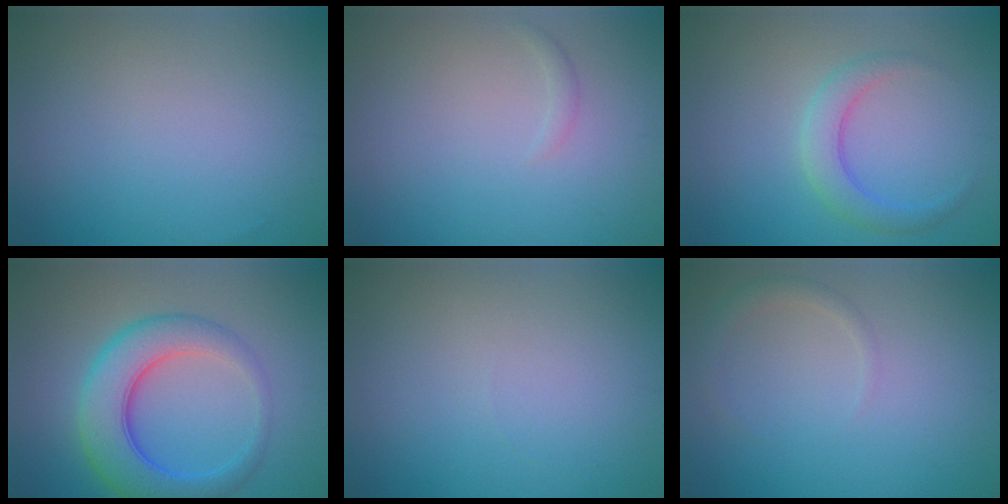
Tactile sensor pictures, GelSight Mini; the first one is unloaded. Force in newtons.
{"total": 0.5, "press": 0.5, "slide": 0.0}
{"total": 2.7, "press": 2.7, "slide": 0.2}
{"total": 6.8, "press": 6.8, "slide": 0.2}
{"total": 0.0}
{"total": 1.3, "press": 1.3, "slide": 0.1}